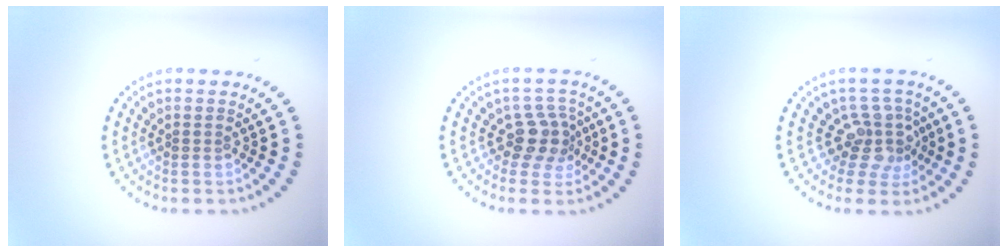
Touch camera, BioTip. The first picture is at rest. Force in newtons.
{"total": 2.9, "press": 2.2, "slide": 1.9}
{"total": 3.4, "press": 2.5, "slide": 2.3}